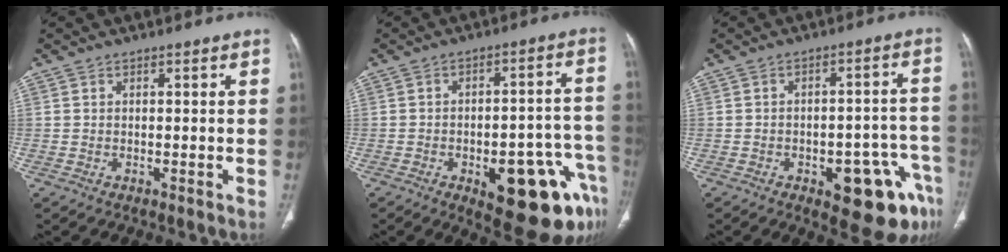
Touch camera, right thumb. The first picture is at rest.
{"total": 18.5, "force": [-8.3, 7.2, 14.9], "torque": [-0.124, 0.049, -0.092]}
{"total": 13.8, "force": [-6.8, 5.5, 10.7], "torque": [-0.084, 0.046, -0.076]}